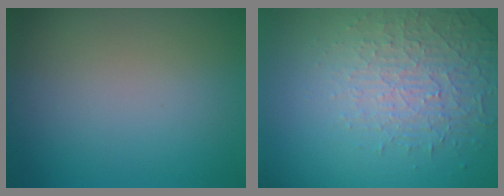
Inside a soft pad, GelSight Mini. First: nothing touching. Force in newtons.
{"total": 4.5, "press": 3.1, "slide": 3.4}